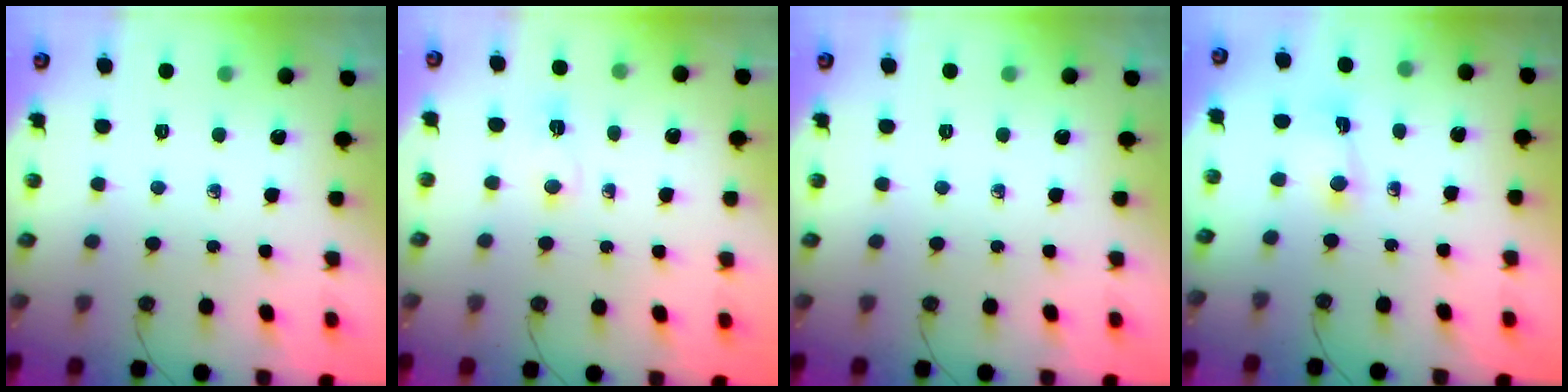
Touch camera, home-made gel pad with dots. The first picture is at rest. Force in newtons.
{"total": 4.4, "press": 4.1, "slide": 1.5}
{"total": 0.0}
{"total": 2.0, "press": 2.0, "slide": 0.4}